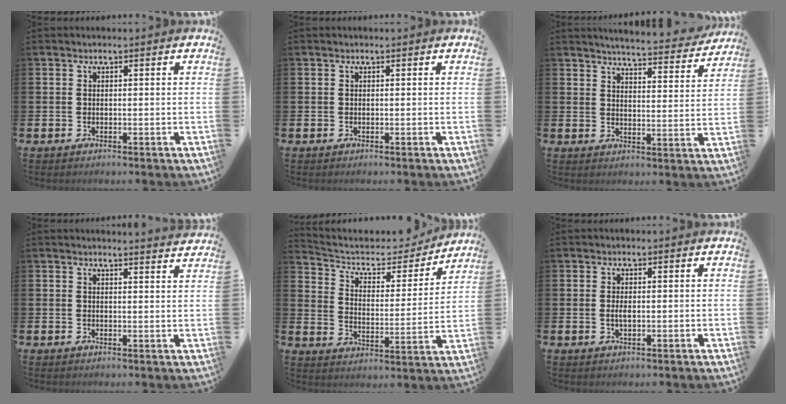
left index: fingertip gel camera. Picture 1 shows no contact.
{"total": 0.0}
{"total": 5.2, "force": [5.1, 0.2, 1.0], "torque": [-0.026, -0.040, 0.085]}
{"total": 2.5, "force": [2.5, -0.2, -0.2], "torque": [0.009, -0.020, 0.043]}
{"total": 6.2, "force": [5.4, 2.6, 1.7], "torque": [-0.061, -0.043, 0.085]}
{"total": 1.3, "force": [0.1, 0.5, 1.2], "torque": [-0.021, 0.002, -0.002]}